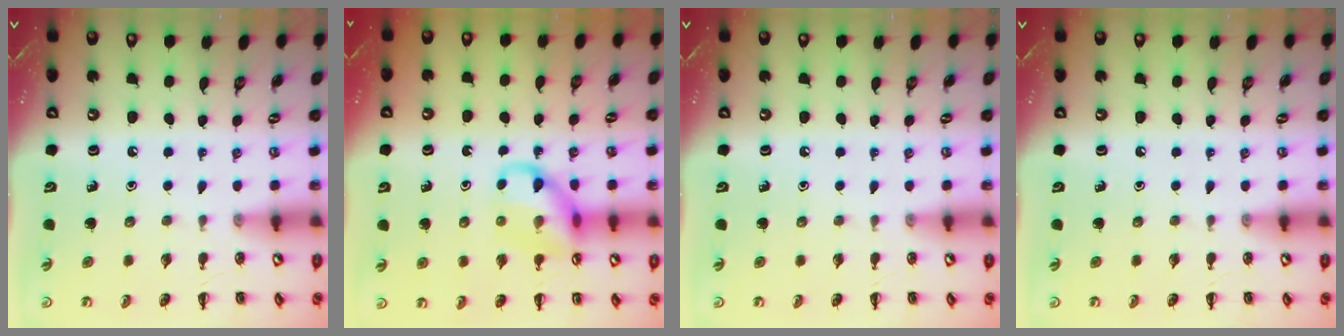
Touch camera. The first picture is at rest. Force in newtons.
{"total": 11.6, "press": 11.5, "slide": 1.7}
{"total": 0.0}
{"total": 0.0}